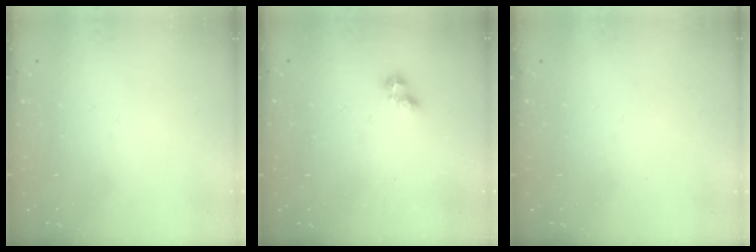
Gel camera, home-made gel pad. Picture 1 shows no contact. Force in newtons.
{"total": 1.8, "press": 1.7, "slide": 0.5}
{"total": 0.0}